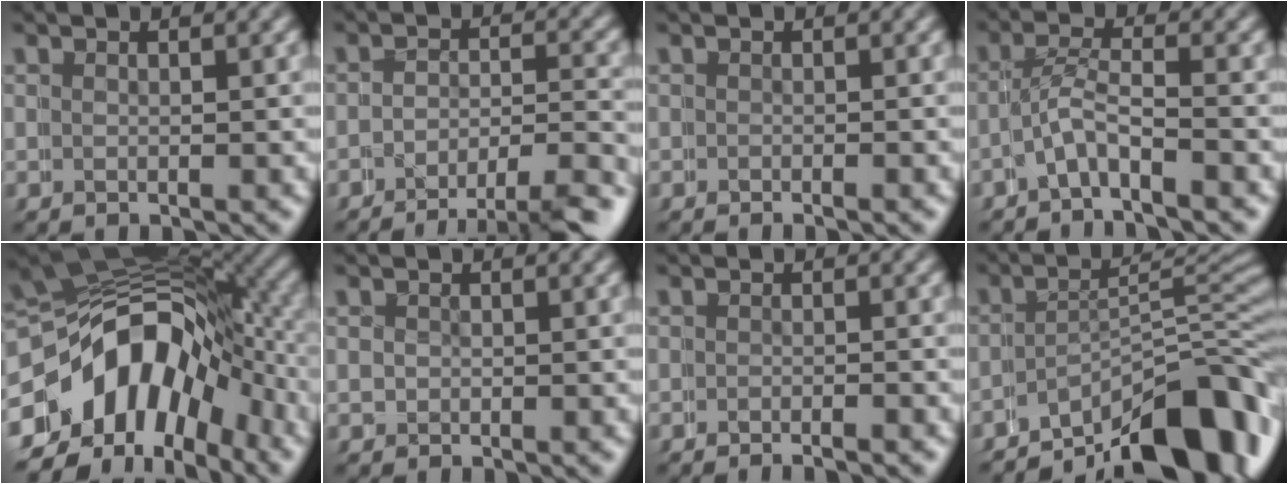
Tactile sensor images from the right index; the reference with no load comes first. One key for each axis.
{"total": 7.0, "fx": -6.1, "fy": 1.9, "fz": 2.9, "tx": -0.023, "ty": -0.018, "tz": -0.095}
{"total": 1.1, "fx": -0.6, "fy": 0.6, "fz": 0.7, "tx": -0.009, "ty": 0.000, "tz": -0.014}
{"total": 2.2, "fx": -1.8, "fy": 0.7, "fz": 1.0, "tx": -0.036, "ty": -0.015, "tz": -0.034}
{"total": 18.6, "fx": -2.6, "fy": 14.4, "fz": 11.5, "tx": -0.215, "ty": -0.029, "tz": -0.041}
{"total": 0.9, "fx": 0.5, "fy": 0.5, "fz": -0.5, "tx": -0.004, "ty": -0.014, "tz": 0.010}
{"total": 1.6, "fx": -1.4, "fy": 0.2, "fz": 0.6, "tx": -0.008, "ty": -0.001, "tz": -0.028}
{"total": 11.5, "fx": -7.7, "fy": 4.3, "fz": 7.4, "tx": -0.094, "ty": -0.025, "tz": -0.111}